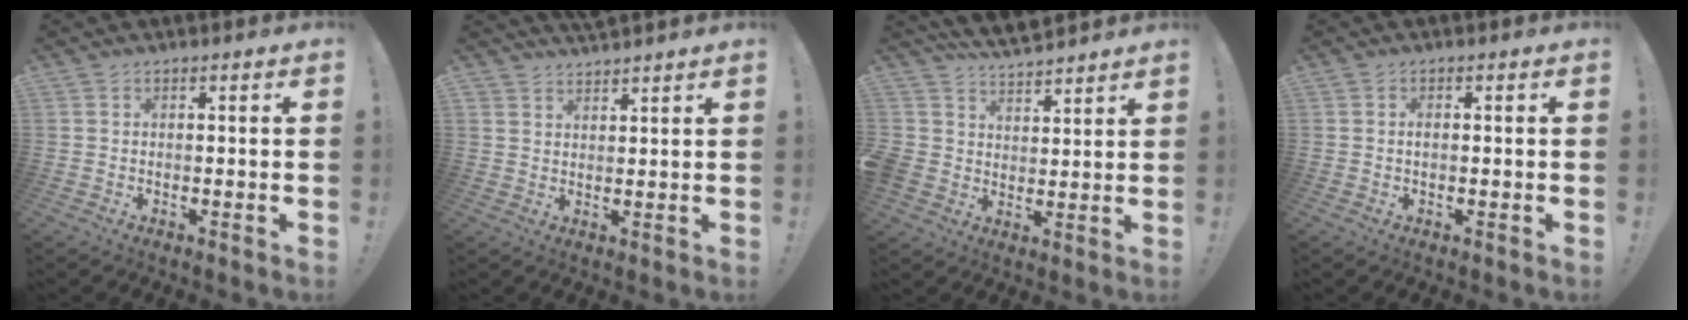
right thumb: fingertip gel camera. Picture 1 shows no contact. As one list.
[{"total": 2.8, "force": [2.8, 0.7, -0.1], "torque": [0.010, -0.021, 0.051]}, {"total": 7.4, "force": [5.6, 4.5, 1.8], "torque": [-0.046, -0.041, 0.113]}, {"total": 1.0, "force": [0.0, 0.5, 0.9], "torque": [-0.019, 0.003, 0.000]}]